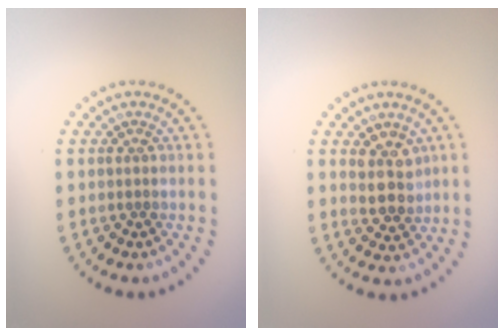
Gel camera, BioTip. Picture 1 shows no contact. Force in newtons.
{"total": 2.9, "press": 2.6, "slide": 1.2}